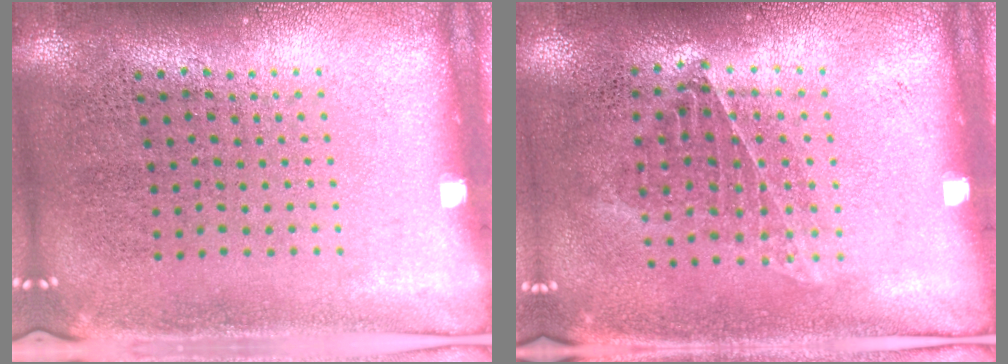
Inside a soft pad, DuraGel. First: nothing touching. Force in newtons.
{"total": 0.9, "press": 0.8, "slide": 0.4}